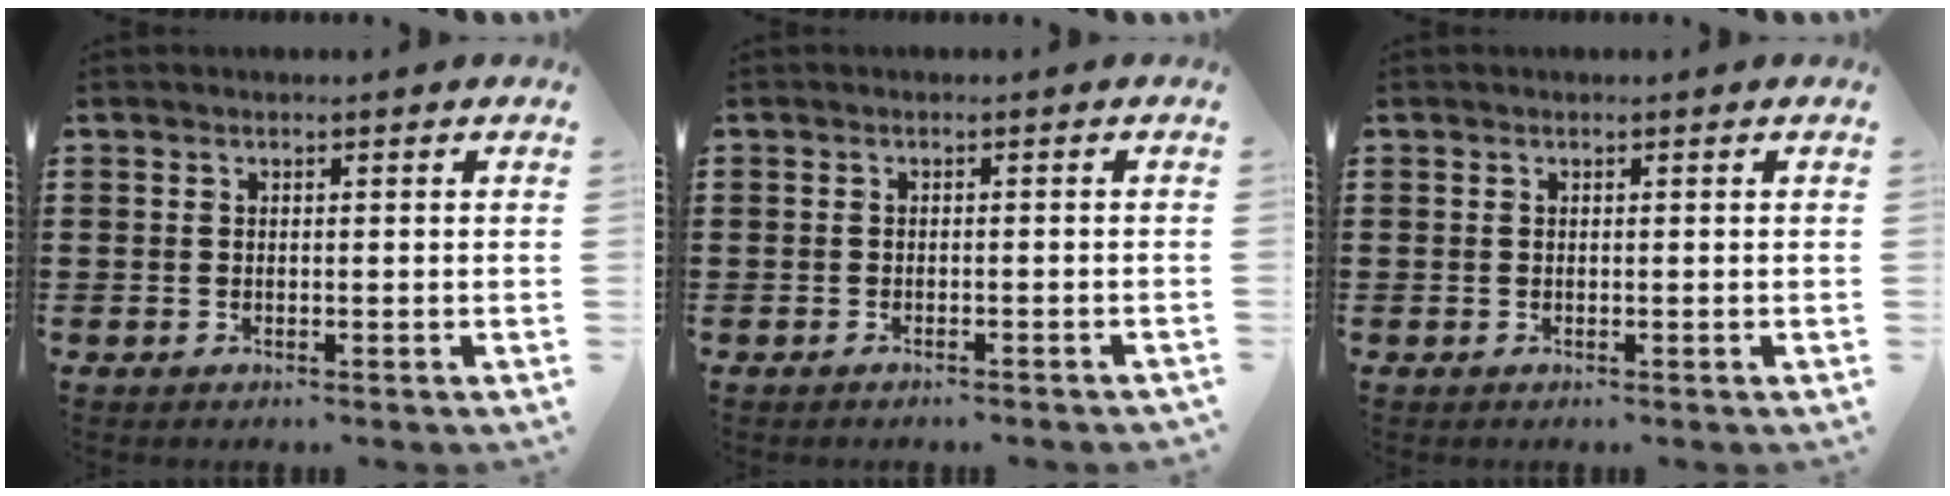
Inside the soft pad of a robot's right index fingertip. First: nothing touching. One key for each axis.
{"total": 0.9, "fx": -0.8, "fy": -0.1, "fz": 0.3, "tx": -0.008, "ty": -0.004, "tz": -0.016}
{"total": 0.0}